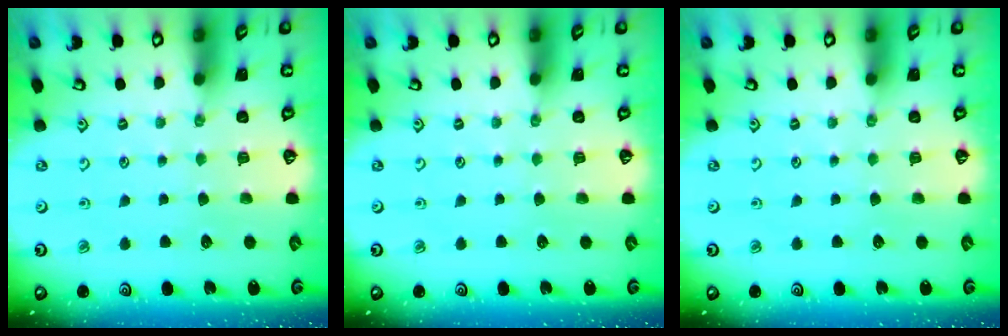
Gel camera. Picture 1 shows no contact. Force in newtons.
{"total": 0.0}
{"total": 0.0}